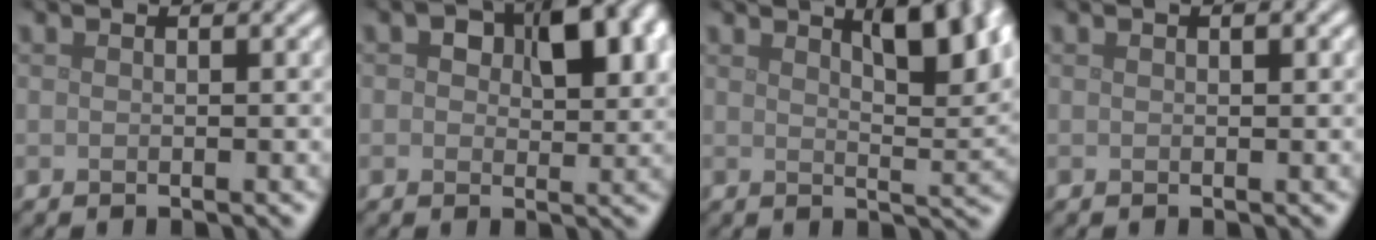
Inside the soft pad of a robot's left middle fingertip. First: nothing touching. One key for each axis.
{"total": 7.6, "fx": 2.2, "fy": 4.5, "fz": 5.7, "tx": -0.072, "ty": 0.002, "tz": 0.028}
{"total": 6.1, "fx": 3.3, "fy": 1.9, "fz": 4.8, "tx": -0.061, "ty": 0.003, "tz": 0.049}
{"total": 0.7, "fx": 0.3, "fy": 0.3, "fz": 0.5, "tx": -0.007, "ty": 0.002, "tz": 0.005}